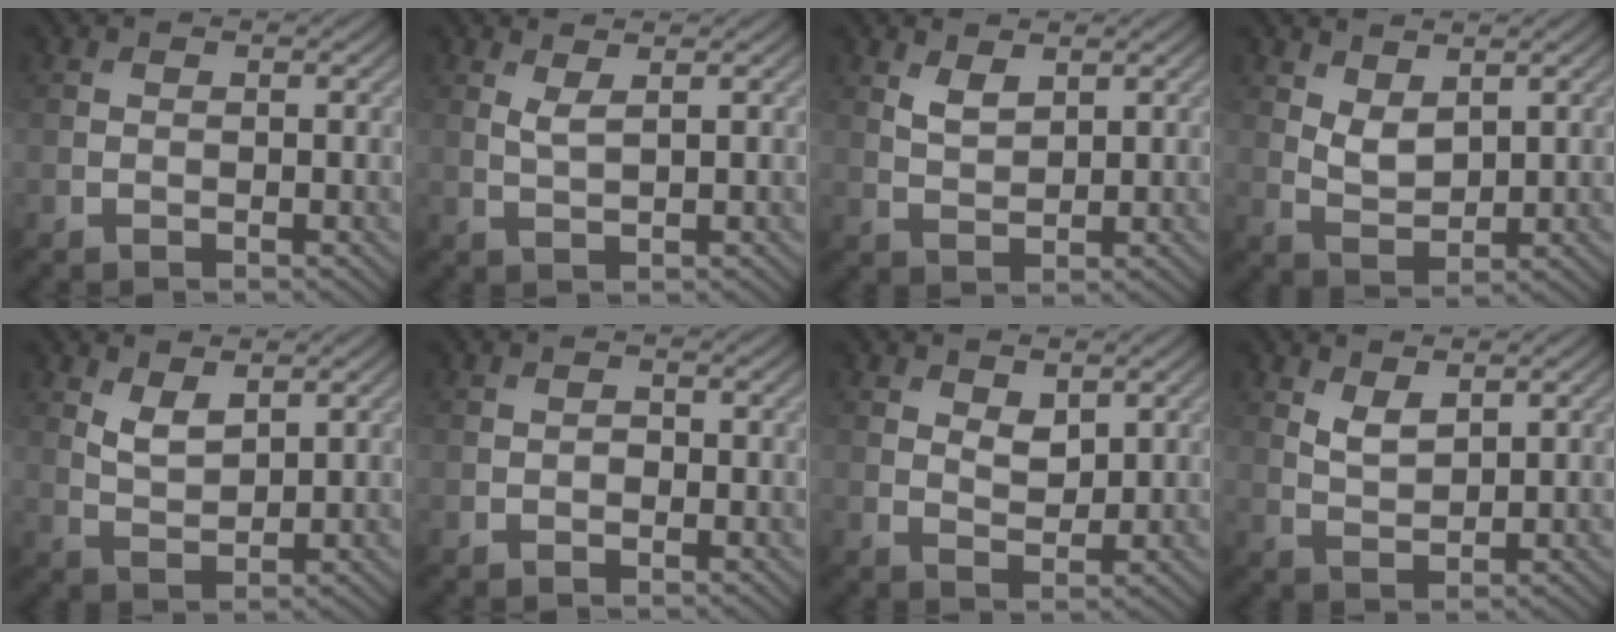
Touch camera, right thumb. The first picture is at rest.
{"total": 1.7, "force": [1.1, 0.3, 1.3], "torque": [-0.034, -0.001, 0.024]}
{"total": 2.5, "force": [1.7, 1.1, 1.5], "torque": [-0.037, -0.005, 0.039]}
{"total": 3.5, "force": [2.0, 1.8, 2.2], "torque": [-0.054, -0.007, 0.045]}
{"total": 3.2, "force": [2.0, 1.3, 2.1], "torque": [-0.049, -0.009, 0.045]}
{"total": 0.7, "force": [-0.2, 0.5, 0.4], "torque": [-0.004, -0.001, -0.005]}
{"total": 2.8, "force": [1.6, 1.4, 1.7], "torque": [-0.033, -0.007, 0.033]}
{"total": 2.9, "force": [1.8, 1.2, 1.8], "torque": [-0.044, -0.007, 0.042]}